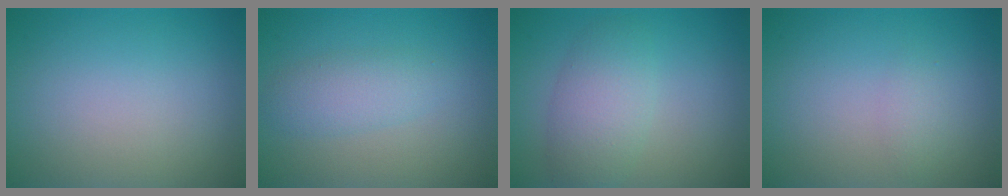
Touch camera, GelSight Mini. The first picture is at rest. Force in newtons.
{"total": 2.6, "press": 2.6, "slide": 0.1}
{"total": 4.0, "press": 4.0, "slide": 0.1}
{"total": 1.0, "press": 1.0, "slide": 0.2}